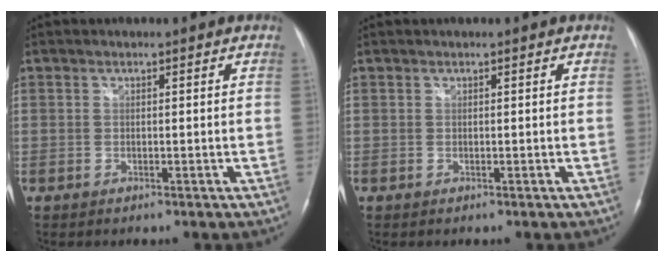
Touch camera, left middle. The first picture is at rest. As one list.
[{"total": 0.0}]